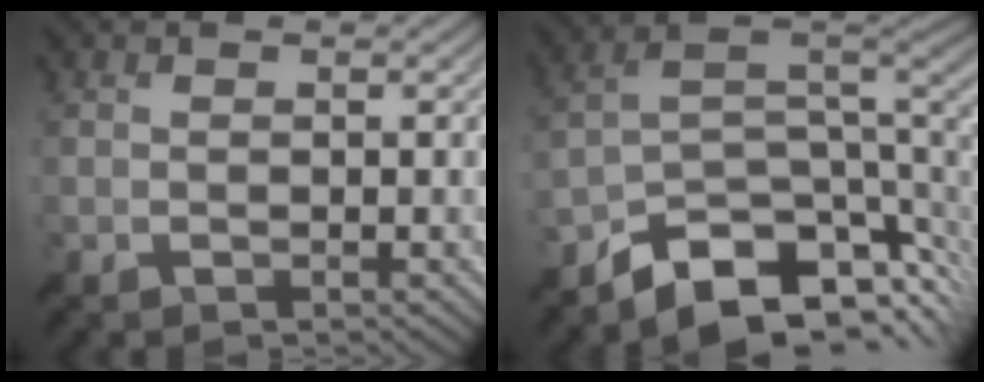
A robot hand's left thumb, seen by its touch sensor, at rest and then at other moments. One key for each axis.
{"total": 11.6, "fx": -7.7, "fy": 5.5, "fz": 6.8, "tx": -0.128, "ty": -0.013, "tz": -0.118}